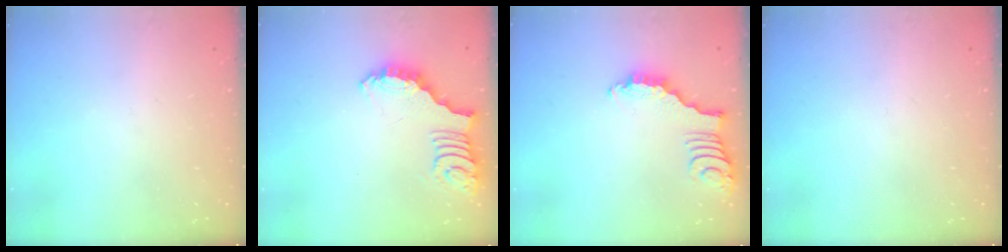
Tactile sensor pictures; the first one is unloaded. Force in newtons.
{"total": 2.6, "press": 2.5, "slide": 0.5}
{"total": 2.9, "press": 2.8, "slide": 0.4}
{"total": 0.0}